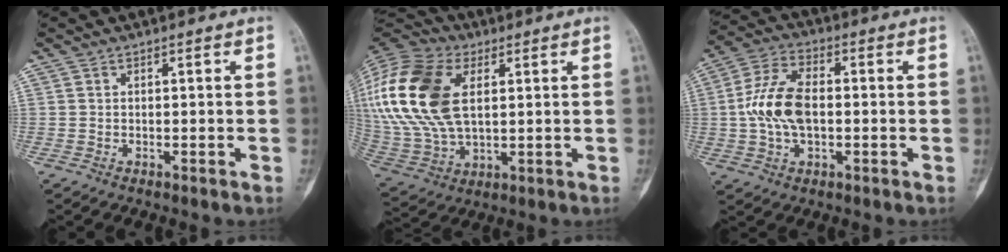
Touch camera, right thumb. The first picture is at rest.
{"total": 27.1, "force": [6.9, 16.8, 20.2], "torque": [-0.468, 0.011, 0.136]}
{"total": 11.4, "force": [-0.3, 6.5, 9.3], "torque": [-0.185, 0.020, -0.009]}